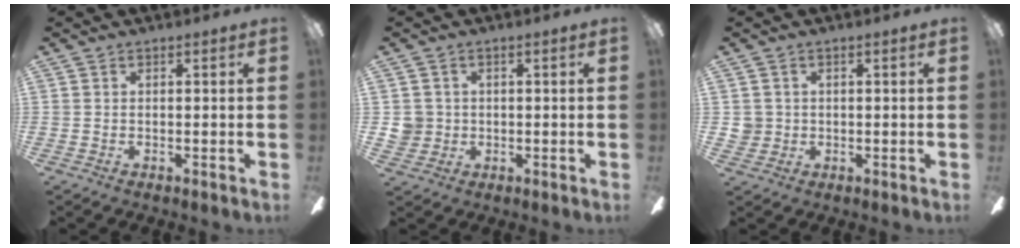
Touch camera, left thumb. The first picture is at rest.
{"total": 4.2, "force": [0.4, 4.1, 0.6], "torque": [-0.013, 0.009, 0.009]}
{"total": 3.0, "force": [0.5, 3.0, 0.2], "torque": [-0.005, 0.004, 0.009]}